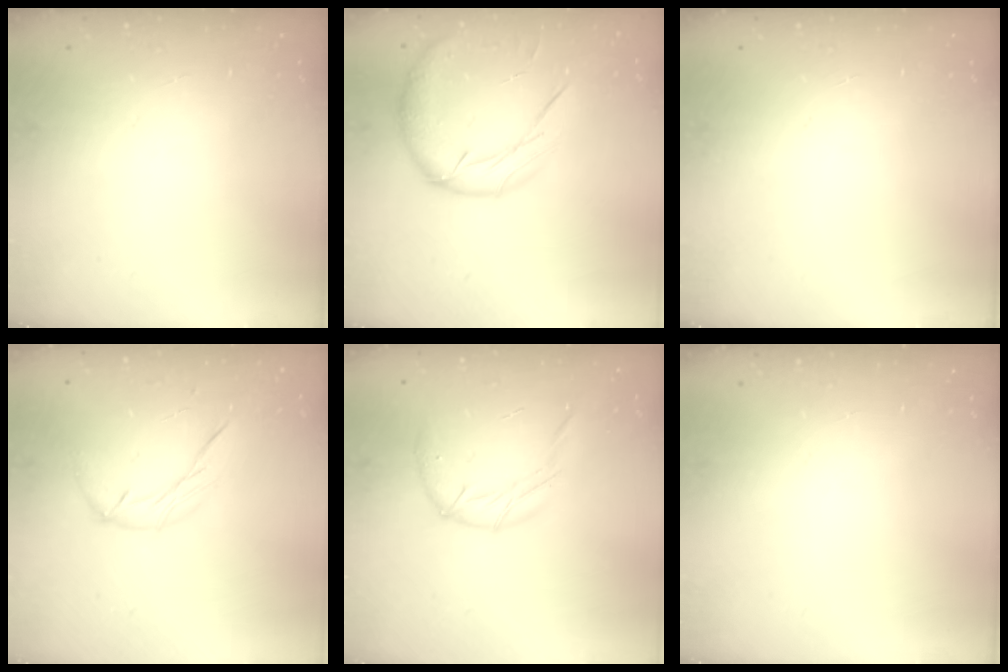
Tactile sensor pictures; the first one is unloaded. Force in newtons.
{"total": 15.6, "press": 15.4, "slide": 2.7}
{"total": 0.0}
{"total": 6.8, "press": 6.8, "slide": 0.7}
{"total": 9.5, "press": 9.4, "slide": 1.1}
{"total": 0.0}